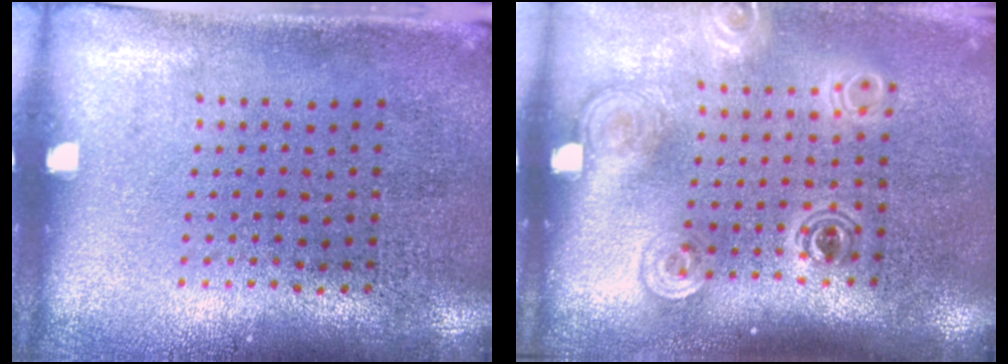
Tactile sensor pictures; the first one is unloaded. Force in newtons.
{"total": 1.9, "press": 1.4, "slide": 1.2}